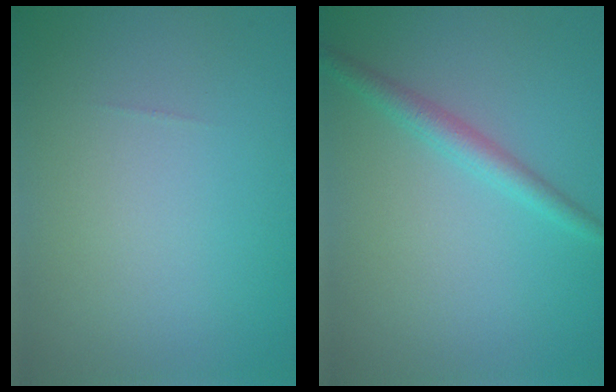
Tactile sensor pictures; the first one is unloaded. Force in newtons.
{"total": 2.1, "press": 2.1, "slide": 0.0}